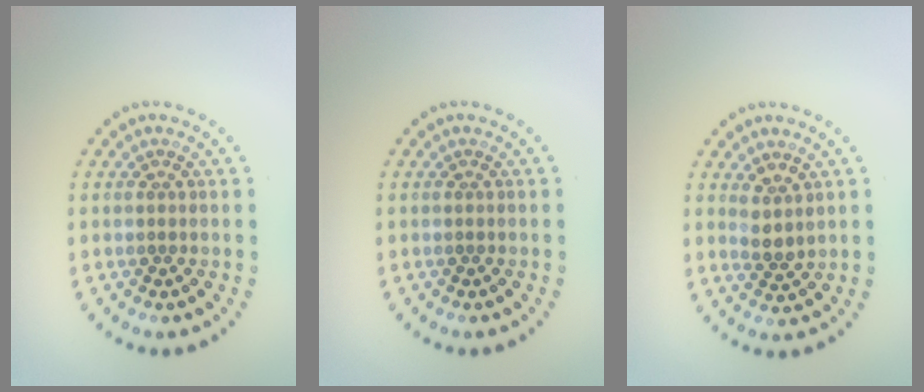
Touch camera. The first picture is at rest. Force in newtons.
{"total": 0.0}
{"total": 2.0, "press": 1.6, "slide": 1.2}